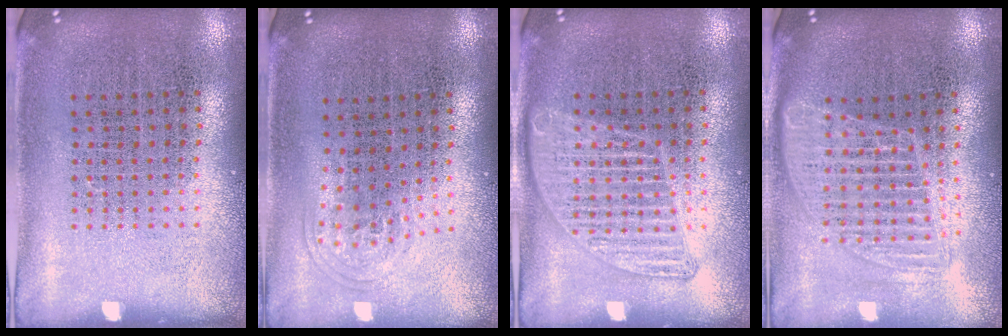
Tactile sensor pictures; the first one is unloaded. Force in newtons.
{"total": 1.1, "press": 0.7, "slide": 0.7}
{"total": 1.3, "press": 1.3, "slide": 0.1}
{"total": 1.6, "press": 1.4, "slide": 0.7}